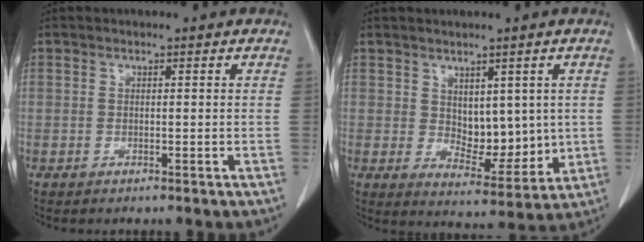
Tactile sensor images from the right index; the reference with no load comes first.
{"total": 7.6, "force": [1.0, 4.2, 6.2], "torque": [-0.084, -0.007, 0.034]}